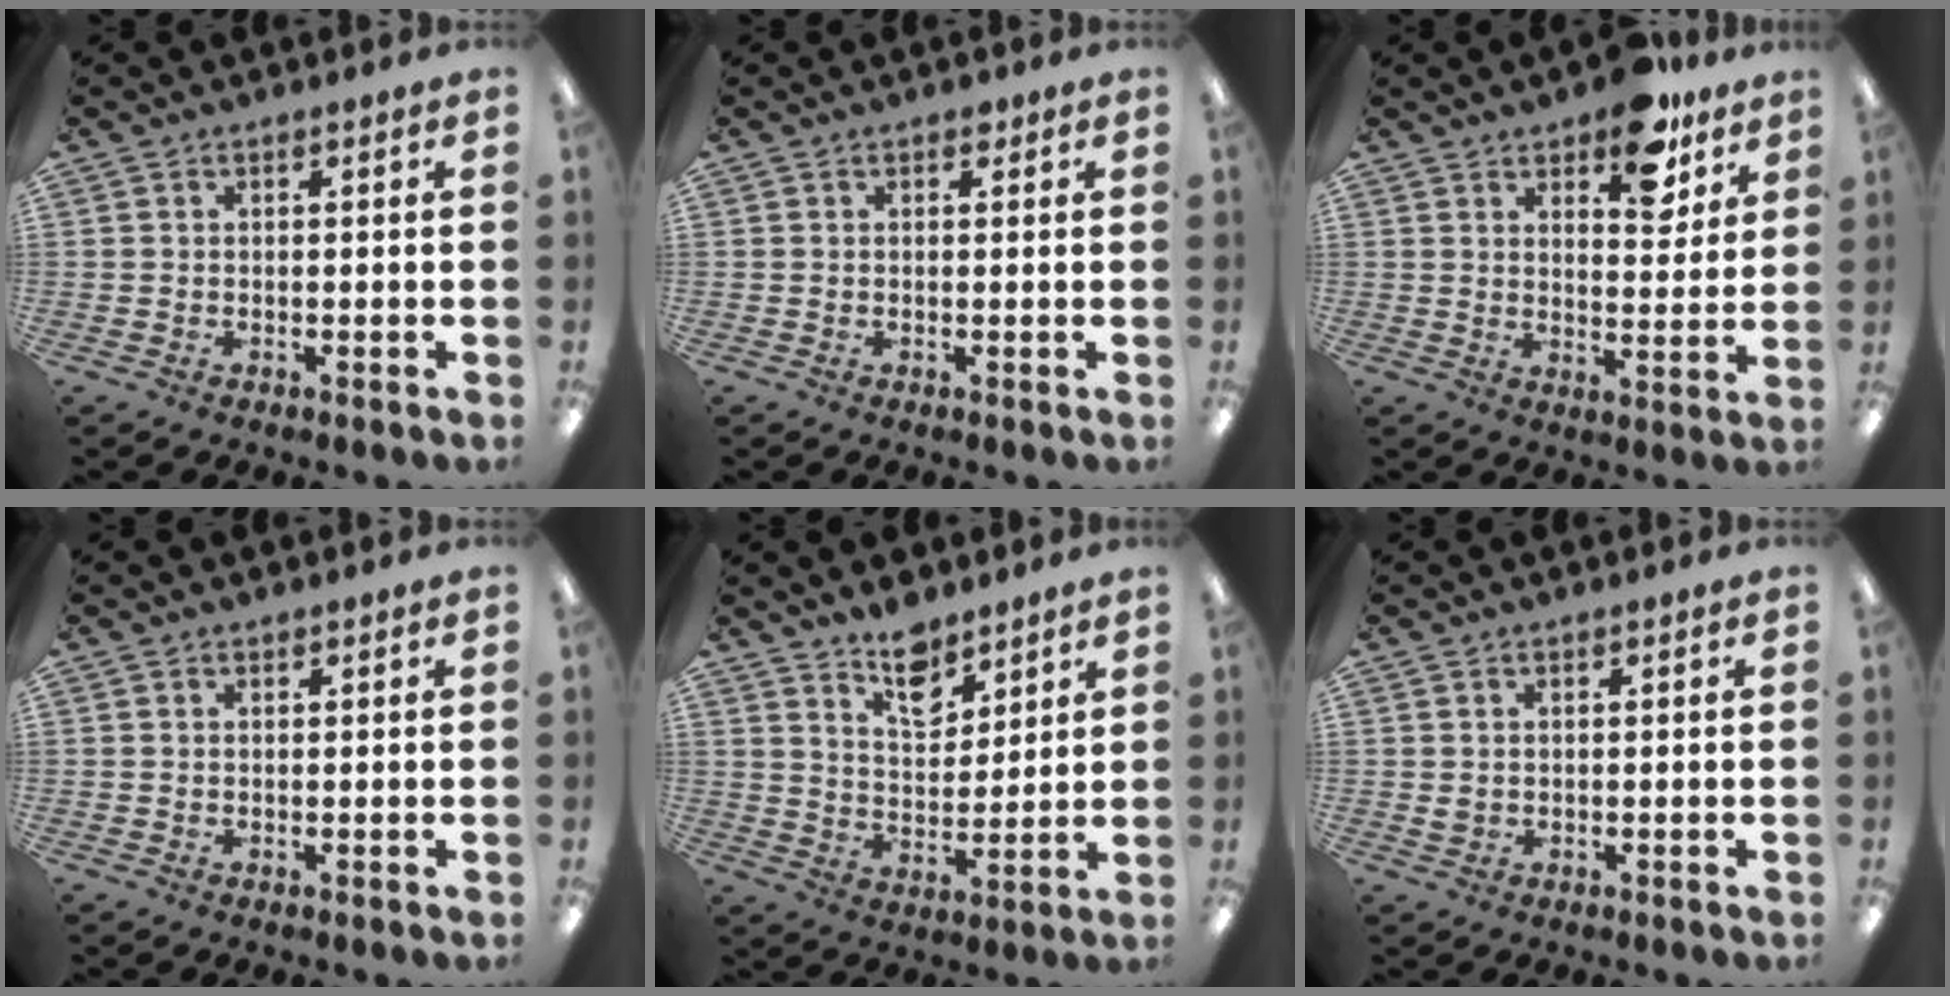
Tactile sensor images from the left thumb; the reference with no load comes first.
{"total": 0.9, "force": [0.6, 0.6, 0.4], "torque": [0.000, 0.000, 0.009]}
{"total": 11.3, "force": [7.8, 5.3, 6.2], "torque": [-0.063, -0.044, 0.132]}
{"total": 0.5, "force": [0.5, 0.3, 0.1], "torque": [-0.002, 0.001, 0.009]}
{"total": 9.2, "force": [7.4, 4.4, 3.2], "torque": [-0.040, -0.050, 0.133]}
{"total": 1.0, "force": [0.5, 0.8, 0.4], "torque": [-0.009, 0.003, 0.010]}